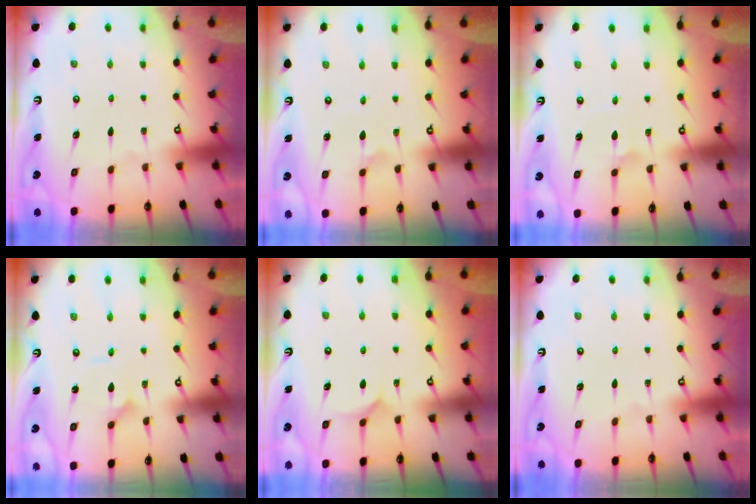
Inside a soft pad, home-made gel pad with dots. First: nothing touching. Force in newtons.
{"total": 1.3, "press": 1.3, "slide": 0.3}
{"total": 1.7, "press": 1.7, "slide": 0.4}
{"total": 2.2, "press": 2.2, "slide": 0.1}
{"total": 5.1, "press": 5.1, "slide": 0.5}
{"total": 0.0}